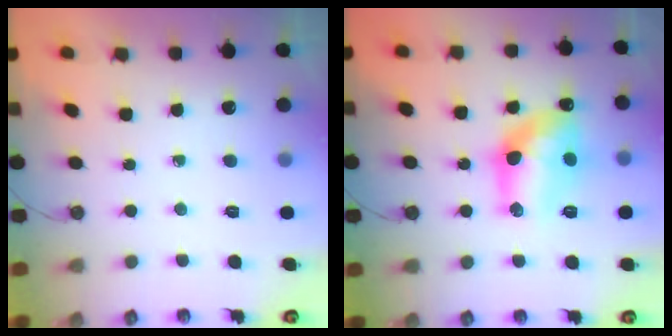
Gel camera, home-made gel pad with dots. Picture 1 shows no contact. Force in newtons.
{"total": 13.3, "press": 13.3, "slide": 0.6}